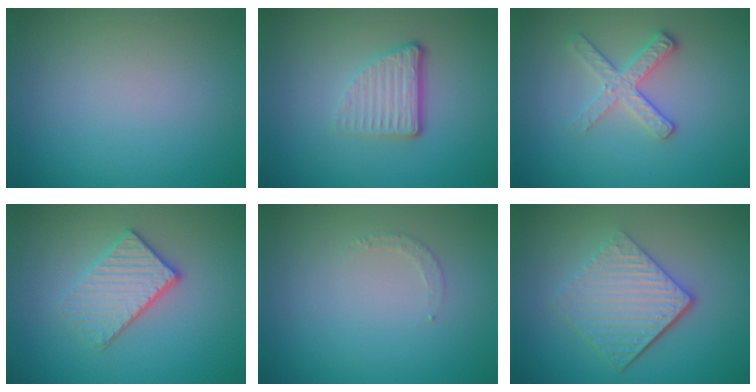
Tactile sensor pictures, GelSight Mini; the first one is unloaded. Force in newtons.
{"total": 3.7, "press": 2.5, "slide": 2.7}
{"total": 2.7, "press": 2.4, "slide": 1.2}
{"total": 3.5, "press": 3.1, "slide": 1.7}
{"total": 0.9, "press": 0.9, "slide": 0.2}
{"total": 5.5, "press": 3.9, "slide": 3.8}